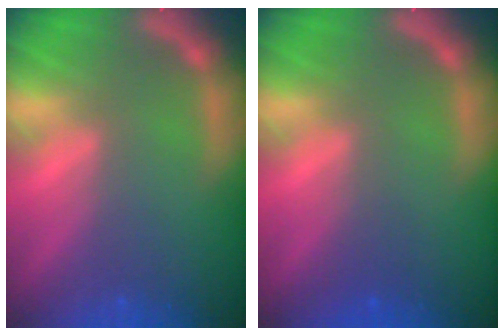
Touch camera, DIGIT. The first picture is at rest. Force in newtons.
{"total": 1.0}